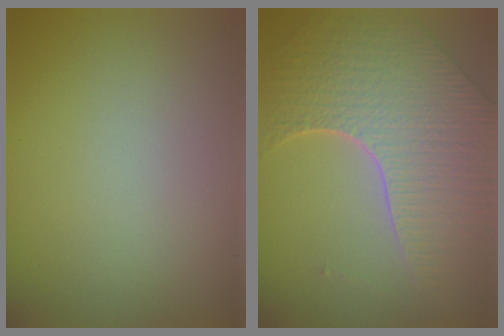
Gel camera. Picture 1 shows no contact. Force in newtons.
{"total": 8.2, "press": 5.9, "slide": 5.7}